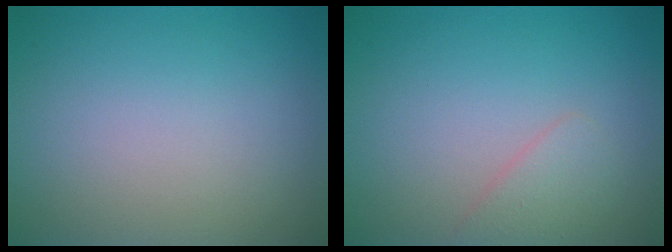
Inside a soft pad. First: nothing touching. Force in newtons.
{"total": 1.6, "press": 1.6, "slide": 0.0}